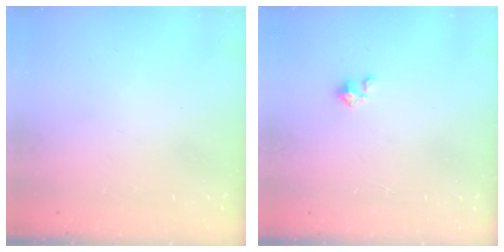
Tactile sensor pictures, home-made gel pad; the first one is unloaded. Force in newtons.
{"total": 0.0}